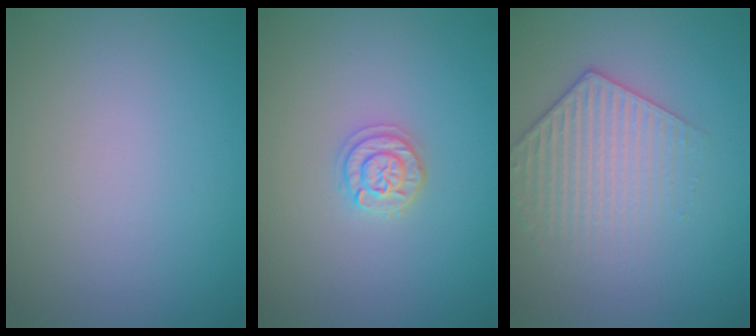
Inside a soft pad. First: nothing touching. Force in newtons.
{"total": 1.7, "press": 1.7, "slide": 0.2}
{"total": 3.1, "press": 2.9, "slide": 1.2}